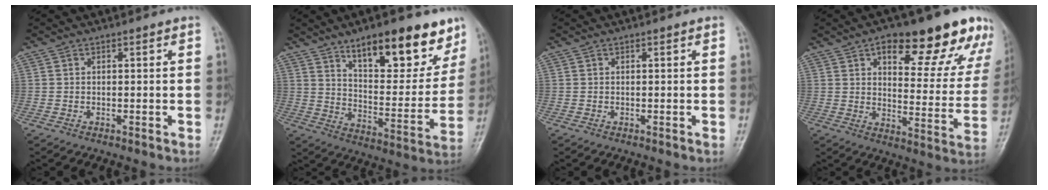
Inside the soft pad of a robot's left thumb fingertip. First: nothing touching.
{"total": 19.3, "force": [12.6, 7.4, 12.6], "torque": [-0.124, -0.067, 0.197]}
{"total": 0.0}
{"total": 22.2, "force": [13.6, 9.0, 15.1], "torque": [-0.138, -0.045, 0.179]}